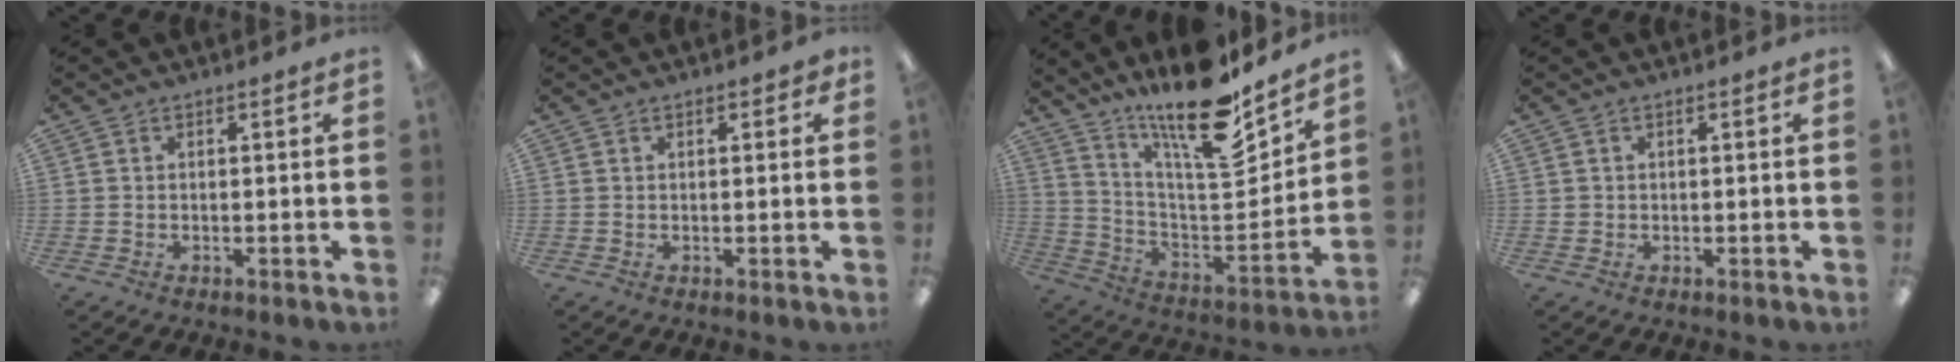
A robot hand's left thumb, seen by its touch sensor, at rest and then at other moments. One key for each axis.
{"total": 1.4, "fx": 0.8, "fy": 0.6, "fz": 0.9, "tx": -0.003, "ty": -0.004, "tz": 0.010}
{"total": 19.8, "fx": 15.8, "fy": 4.4, "fz": 11.1, "tx": -0.198, "ty": -0.123, "tz": 0.267}
{"total": 0.7, "fx": 0.1, "fy": 0.7, "fz": 0.1, "tx": -0.002, "ty": 0.005, "tz": 0.000}